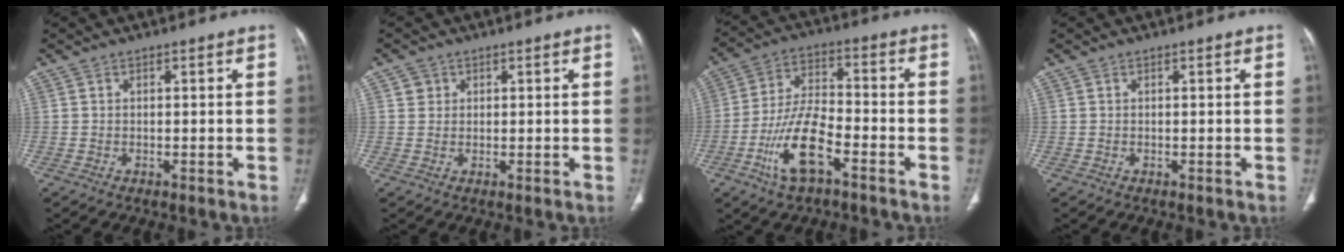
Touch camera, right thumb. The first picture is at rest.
{"total": 1.8, "force": [0.7, 1.6, 0.2], "torque": [0.008, -0.002, 0.007]}
{"total": 12.5, "force": [-5.9, 5.0, 9.8], "torque": [-0.196, 0.031, -0.108]}
{"total": 0.0}